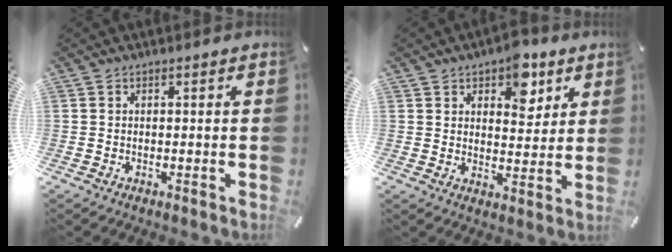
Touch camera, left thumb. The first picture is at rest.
{"total": 8.2, "force": [5.0, 5.3, 3.9], "torque": [-0.030, -0.026, 0.081]}